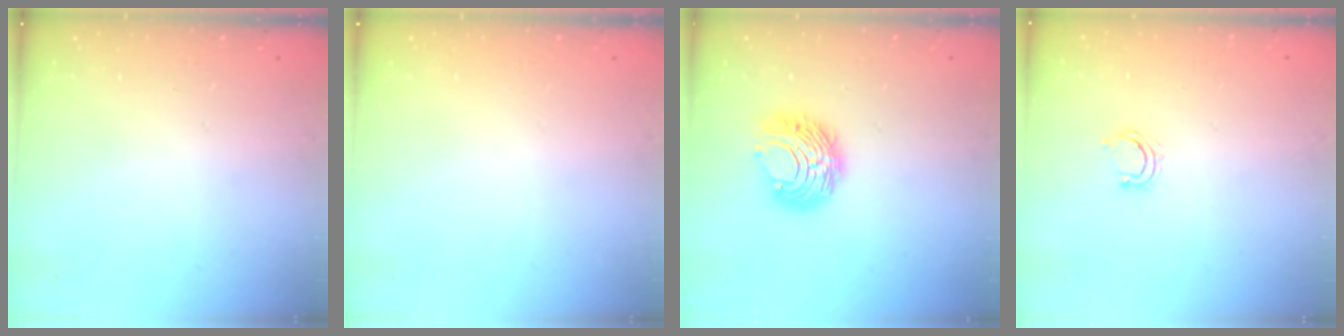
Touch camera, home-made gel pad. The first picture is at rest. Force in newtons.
{"total": 0.0}
{"total": 8.6, "press": 8.6, "slide": 0.5}
{"total": 4.1, "press": 4.0, "slide": 1.0}